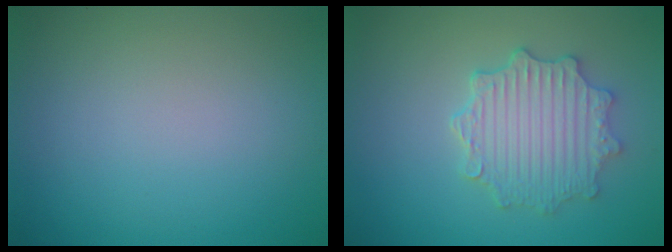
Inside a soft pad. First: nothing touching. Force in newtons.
{"total": 4.8, "press": 4.0, "slide": 2.7}